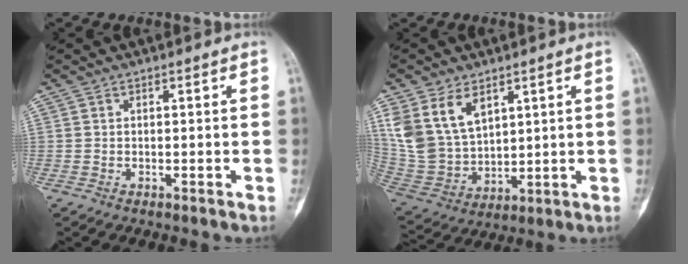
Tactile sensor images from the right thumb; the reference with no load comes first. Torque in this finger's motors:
{"motor_torque": [1.17, 1.67, 0.18, 0.23, 0.22]}